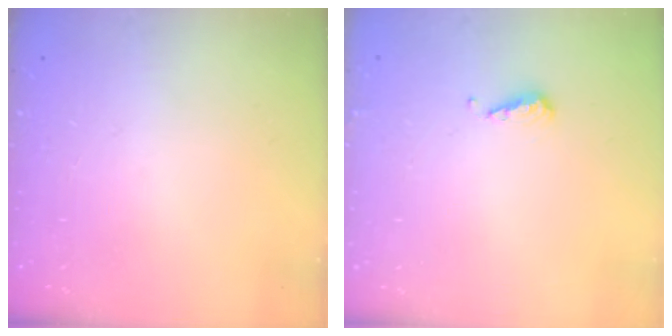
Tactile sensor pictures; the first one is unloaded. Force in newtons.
{"total": 3.8, "press": 3.7, "slide": 0.3}